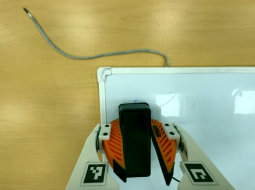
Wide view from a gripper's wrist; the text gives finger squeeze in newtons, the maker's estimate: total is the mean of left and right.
{"total": 12.8, "left": 14.7, "right": 10.8}